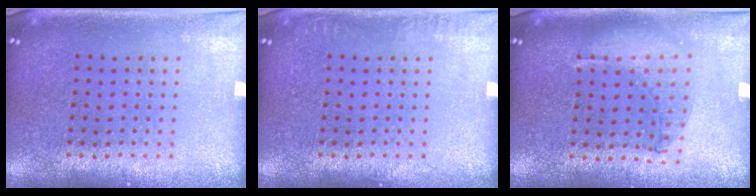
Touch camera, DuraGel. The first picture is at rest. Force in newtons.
{"total": 0.7, "press": 0.7, "slide": 0.1}
{"total": 1.0, "press": 0.9, "slide": 0.3}